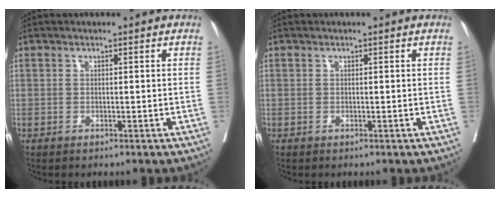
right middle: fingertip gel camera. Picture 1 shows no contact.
{"total": 0.0}